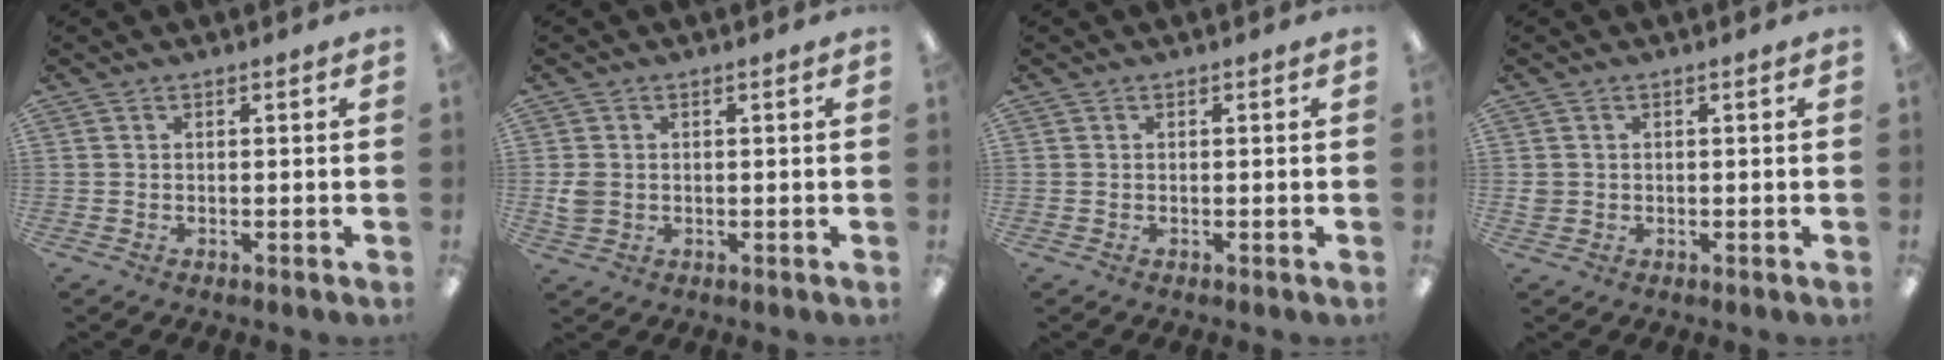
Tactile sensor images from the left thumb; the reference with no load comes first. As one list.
[{"total": 3.2, "force": [0.1, 2.7, 1.7], "torque": [-0.022, 0.002, 0.003]}, {"total": 0.0}, {"total": 1.5, "force": [0.1, 1.5, 0.4], "torque": [-0.009, 0.004, 0.001]}]